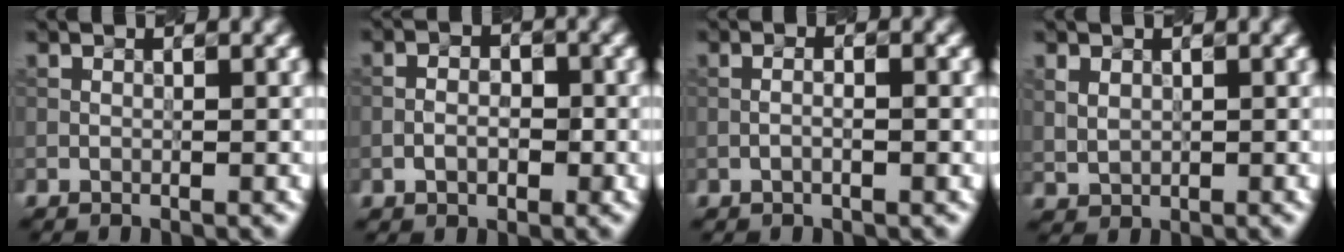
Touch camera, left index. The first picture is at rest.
{"total": 1.9, "force": [-0.8, 1.1, 1.3], "torque": [-0.019, 0.006, -0.011]}
{"total": 1.2, "force": [-0.3, 0.2, 1.1], "torque": [-0.015, 0.001, -0.005]}
{"total": 0.9, "force": [0.5, 0.7, 0.1], "torque": [-0.017, 0.002, 0.024]}